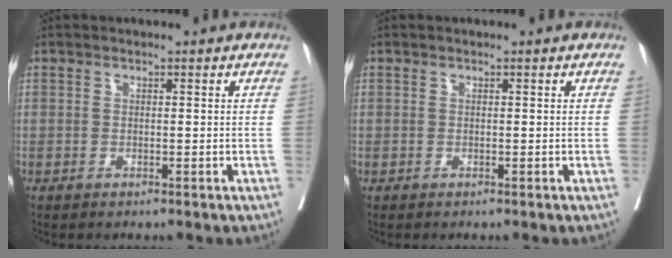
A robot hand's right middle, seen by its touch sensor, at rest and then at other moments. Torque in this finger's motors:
{"motor_torque": [-0.03, 0.12, 0.00, 0.00]}